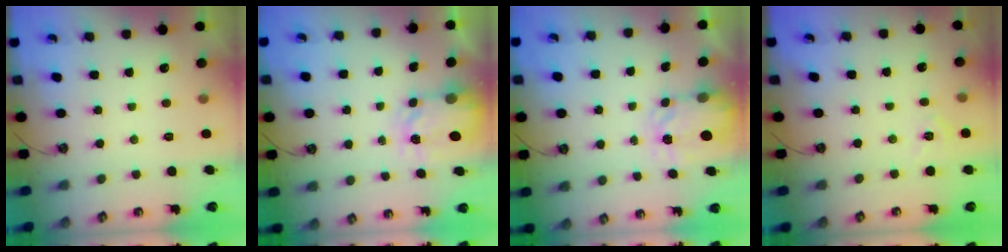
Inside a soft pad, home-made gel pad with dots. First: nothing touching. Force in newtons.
{"total": 4.0, "press": 3.9, "slide": 0.5}
{"total": 3.7, "press": 3.7, "slide": 0.5}
{"total": 2.9, "press": 2.9, "slide": 0.4}